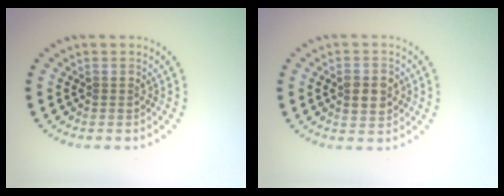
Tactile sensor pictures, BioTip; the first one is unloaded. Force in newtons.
{"total": 2.4, "press": 2.4, "slide": 0.1}